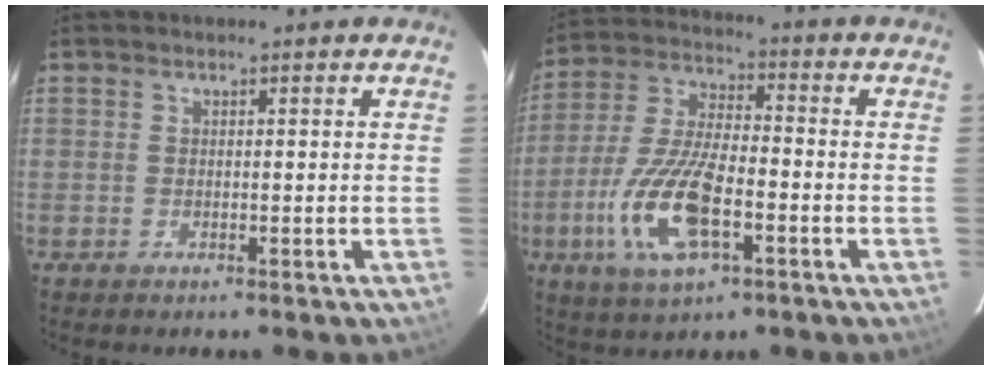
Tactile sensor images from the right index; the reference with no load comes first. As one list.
[{"total": 15.5, "force": [-5.5, 5.9, 13.2], "torque": [-0.288, -0.011, -0.104]}]